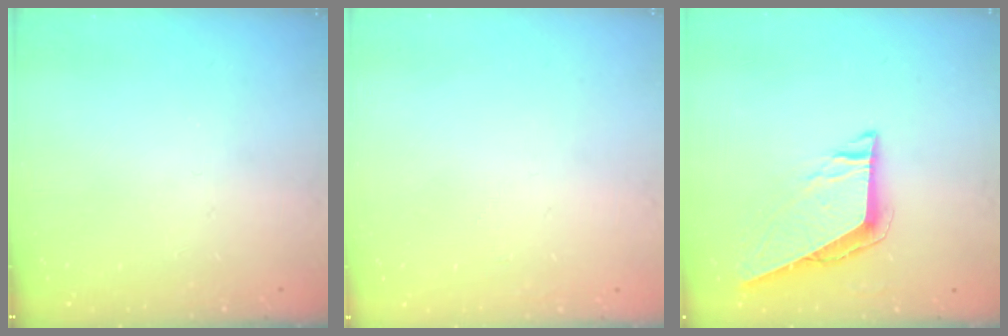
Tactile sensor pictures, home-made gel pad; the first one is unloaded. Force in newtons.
{"total": 0.9, "press": 0.9, "slide": 0.0}
{"total": 7.5, "press": 7.5, "slide": 0.3}